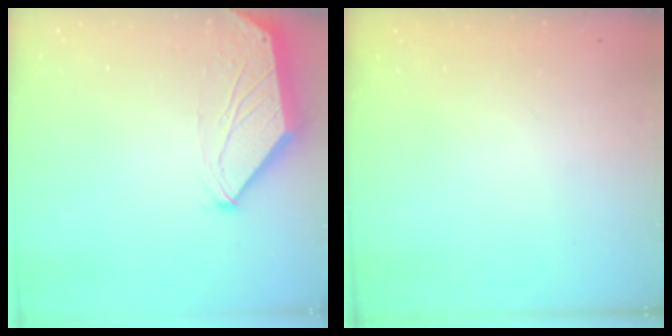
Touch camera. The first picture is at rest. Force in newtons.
{"total": 0.0}